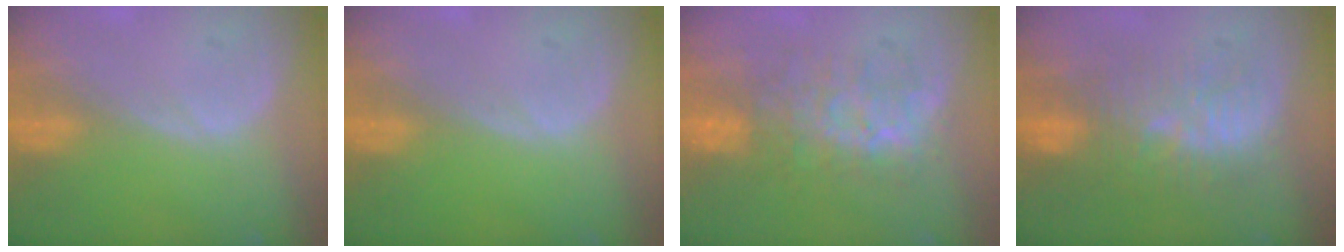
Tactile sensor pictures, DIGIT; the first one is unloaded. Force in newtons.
{"total": 0.0}
{"total": 8.0, "press": 7.7, "slide": 2.0}
{"total": 9.6, "press": 9.2, "slide": 2.8}